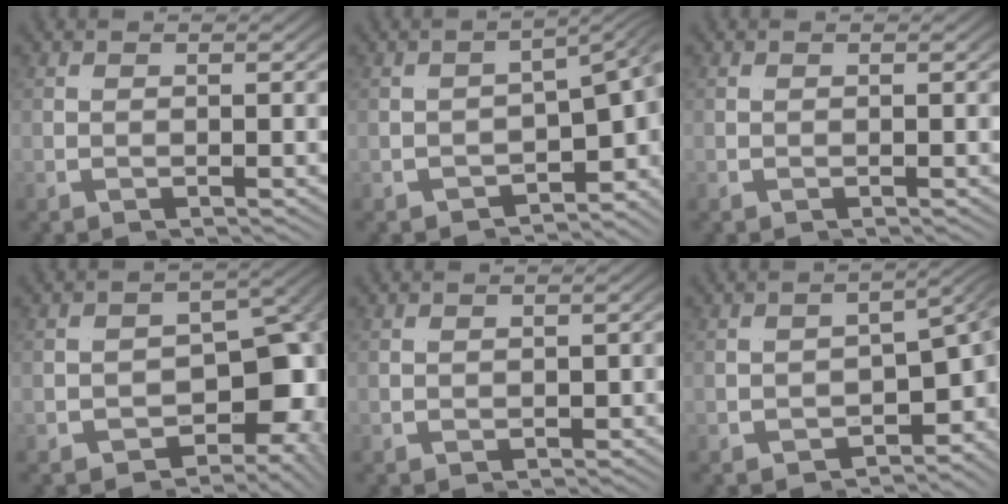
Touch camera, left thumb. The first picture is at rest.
{"total": 8.1, "force": [-1.7, 4.0, 6.8], "torque": [-0.074, 0.000, -0.016]}
{"total": 0.0}
{"total": 11.0, "force": [-1.5, 7.4, 8.0], "torque": [-0.108, -0.028, -0.012]}
{"total": 1.2, "force": [-0.4, 1.2, 0.1], "torque": [0.003, -0.004, -0.003]}
{"total": 8.6, "force": [-1.6, 4.8, 6.9], "torque": [-0.080, -0.013, -0.006]}